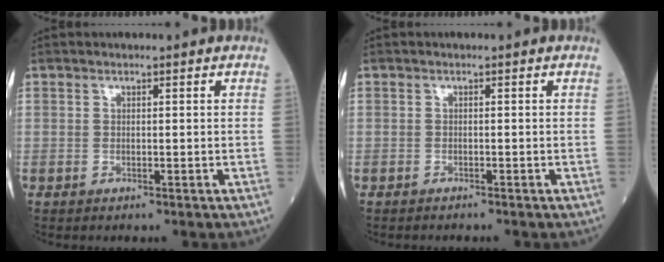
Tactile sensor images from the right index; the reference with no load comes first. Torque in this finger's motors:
{"motor_torque": [-0.10, 0.12, -0.03, 0.02]}